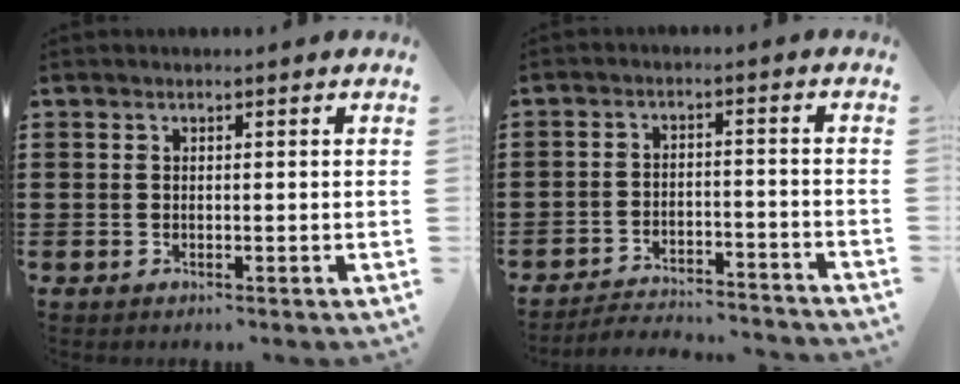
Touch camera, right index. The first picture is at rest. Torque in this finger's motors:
{"motor_torque": [1.42, 0.71, 0.00, -0.10]}